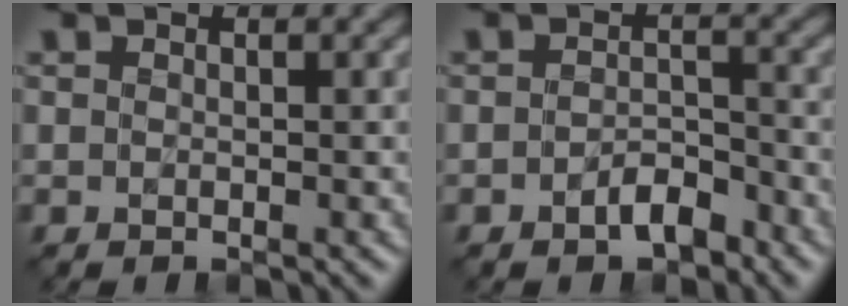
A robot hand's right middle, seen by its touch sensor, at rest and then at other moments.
{"total": 2.7, "force": [-1.9, 1.3, 1.4], "torque": [-0.020, 0.002, -0.035]}